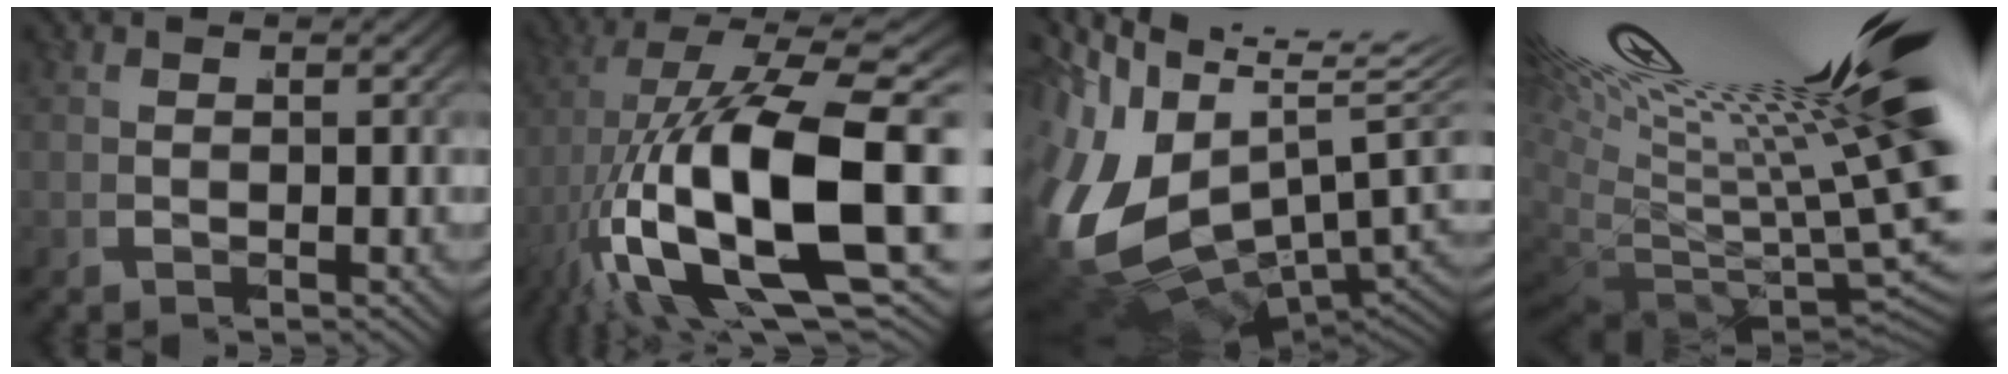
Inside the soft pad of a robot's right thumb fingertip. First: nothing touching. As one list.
[{"total": 19.6, "force": [-2.8, 9.7, 16.8], "torque": [-0.356, -0.071, 0.009]}, {"total": 20.8, "force": [-0.8, 14.4, 15.0], "torque": [-0.278, -0.049, 0.000]}, {"total": 13.4, "force": [1.0, 6.4, 11.7], "torque": [-0.206, -0.038, 0.032]}]